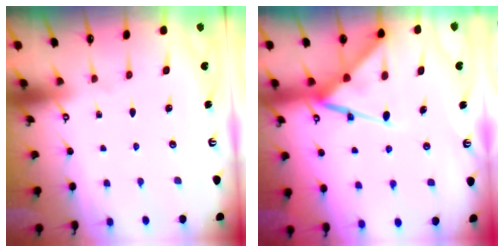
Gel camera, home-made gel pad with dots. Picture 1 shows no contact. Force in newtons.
{"total": 12.5, "press": 12.5, "slide": 1.4}